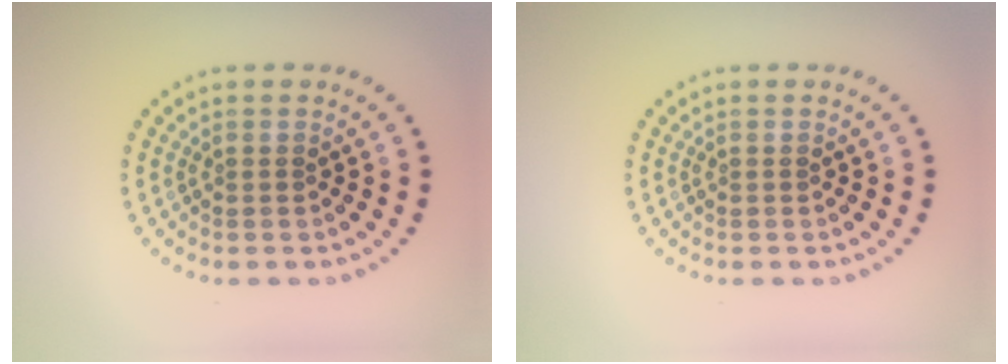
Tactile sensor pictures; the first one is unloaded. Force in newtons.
{"total": 0.0}